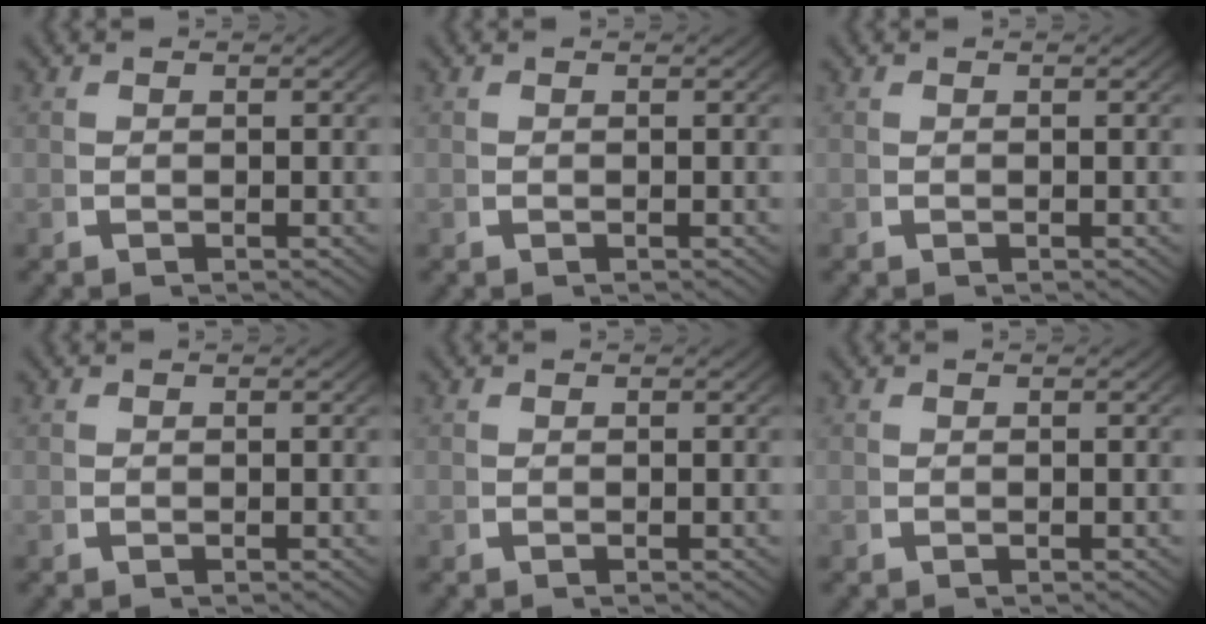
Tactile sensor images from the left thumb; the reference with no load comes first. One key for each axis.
{"total": 0.0}
{"total": 0.0}
{"total": 0.0}
{"total": 0.0}
{"total": 0.0}